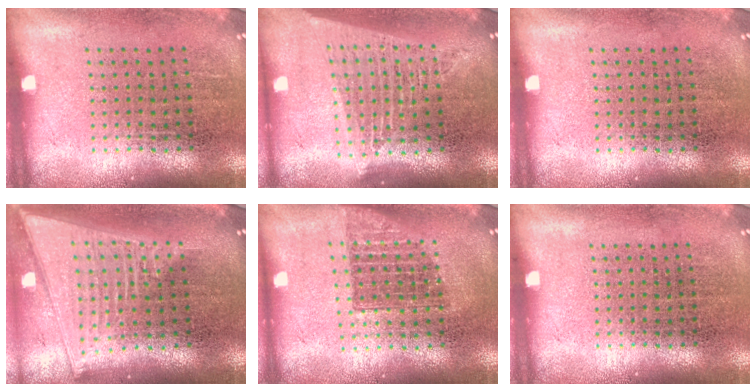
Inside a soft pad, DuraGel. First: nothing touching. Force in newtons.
{"total": 1.7, "press": 1.6, "slide": 0.8}
{"total": 0.0}
{"total": 2.2, "press": 1.8, "slide": 1.2}
{"total": 1.4, "press": 1.2, "slide": 0.8}
{"total": 0.0}